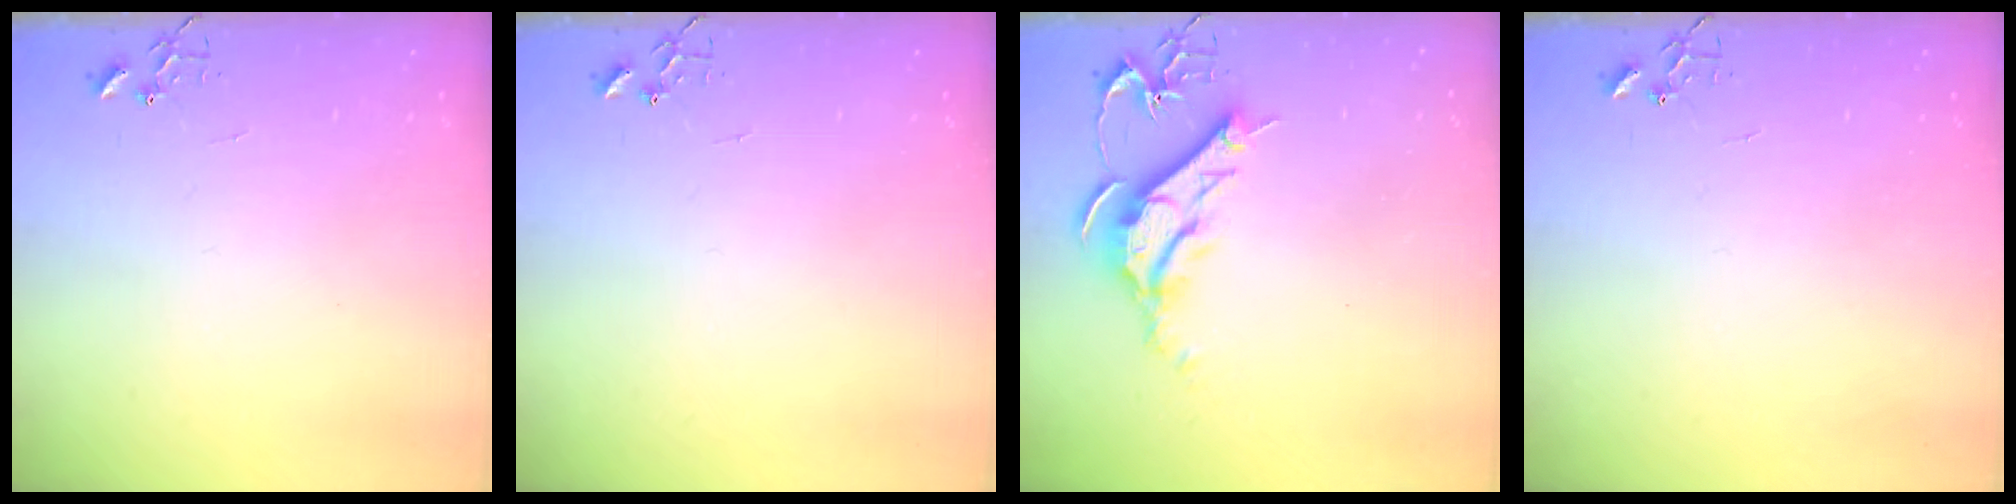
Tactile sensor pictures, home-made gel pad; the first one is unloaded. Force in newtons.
{"total": 0.0}
{"total": 12.1, "press": 12.0, "slide": 1.4}
{"total": 0.0}